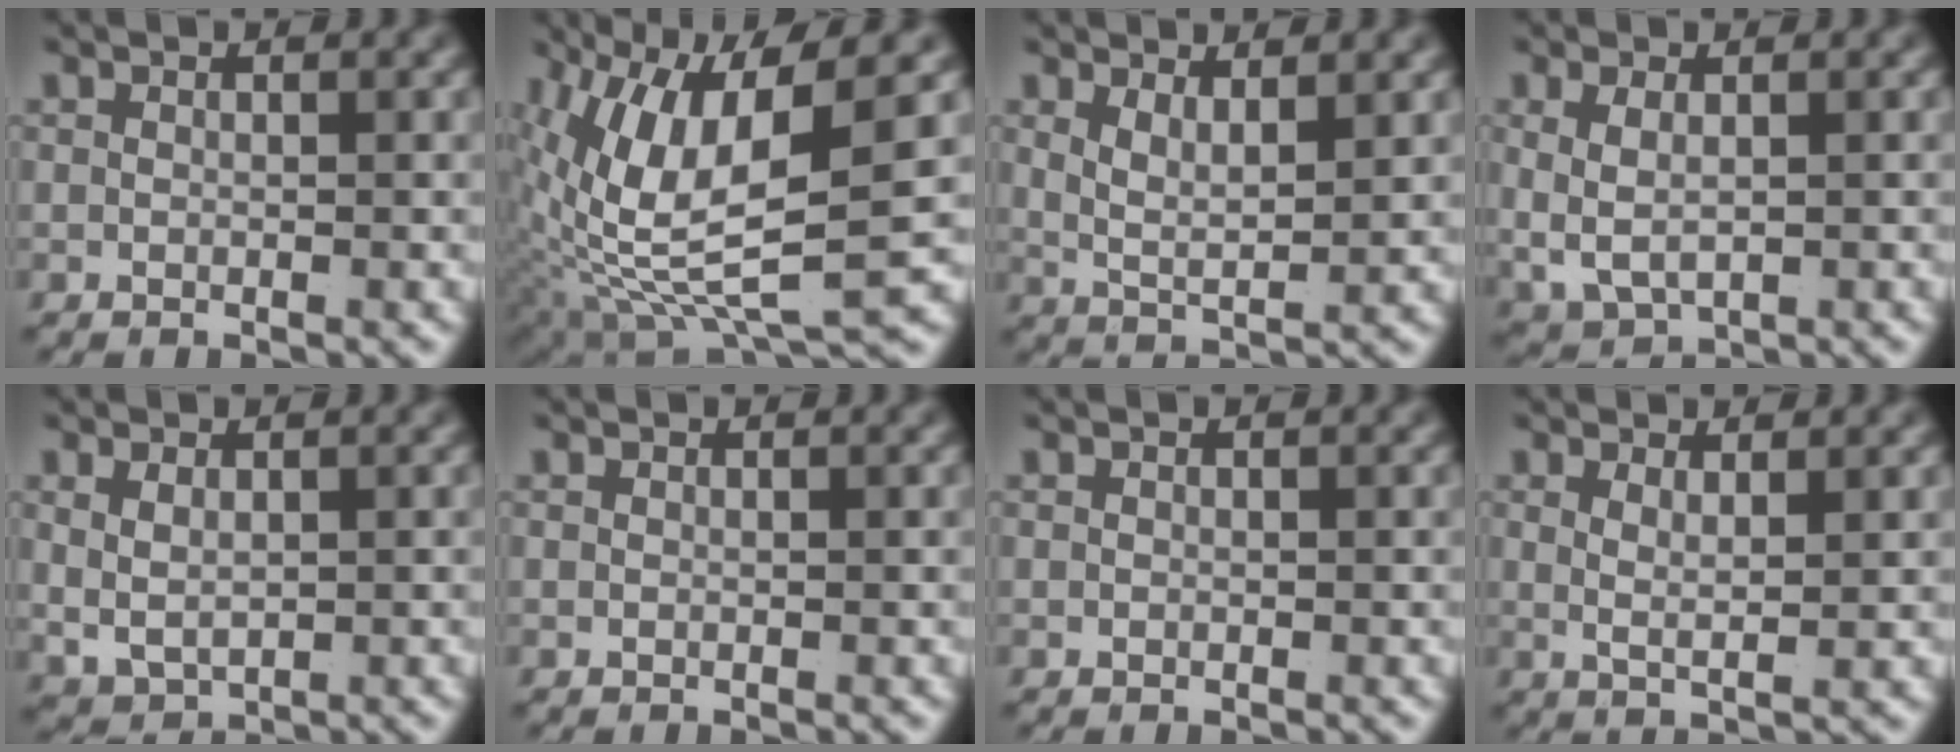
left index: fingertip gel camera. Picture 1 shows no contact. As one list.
[{"total": 13.0, "force": [-0.5, 7.9, 10.3], "torque": [-0.200, -0.039, 0.012]}, {"total": 3.1, "force": [1.3, 1.6, 2.3], "torque": [-0.049, -0.012, 0.025]}, {"total": 4.9, "force": [0.2, 3.9, 2.9], "torque": [-0.079, -0.018, 0.017]}, {"total": 3.2, "force": [0.5, 2.5, 1.9], "torque": [-0.049, -0.017, 0.025]}, {"total": 0.0}, {"total": 0.0}, {"total": 2.1, "force": [0.9, 0.1, 1.9], "torque": [-0.036, -0.014, 0.026]}]